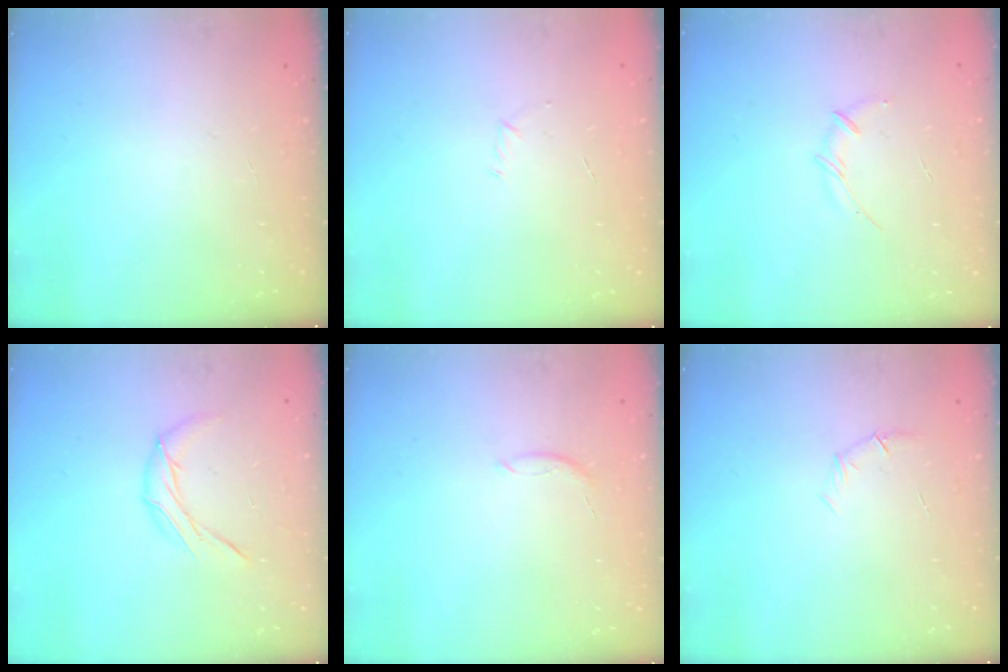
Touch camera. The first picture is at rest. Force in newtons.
{"total": 2.7, "press": 2.6, "slide": 0.7}
{"total": 4.6, "press": 4.5, "slide": 1.1}
{"total": 7.0, "press": 7.0, "slide": 0.3}
{"total": 4.8, "press": 4.7, "slide": 0.7}
{"total": 5.4, "press": 5.2, "slide": 1.5}